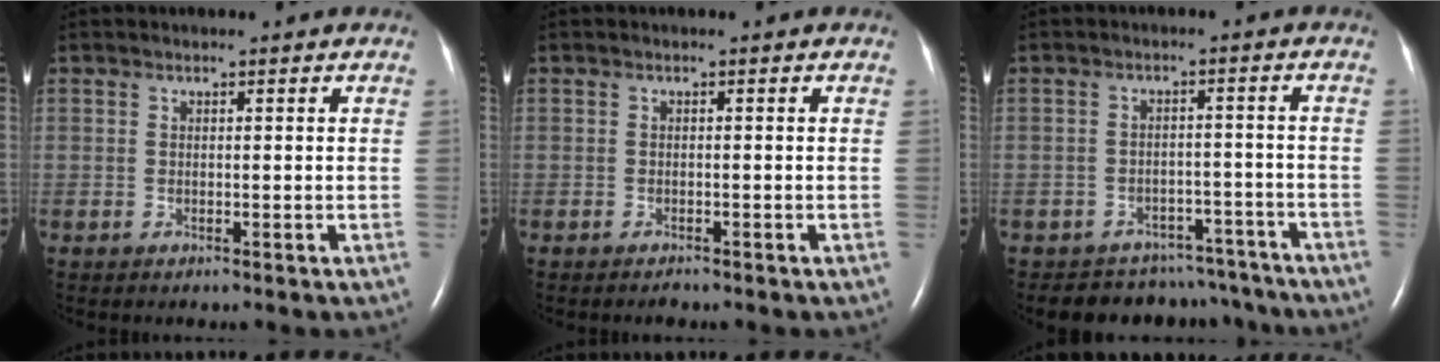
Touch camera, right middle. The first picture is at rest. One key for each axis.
{"total": 0.7, "fx": -0.7, "fy": 0.1, "fz": 0.2, "tx": -0.006, "ty": -0.001, "tz": -0.009}
{"total": 9.6, "fx": -8.6, "fy": 4.3, "fz": -0.2, "tx": 0.012, "ty": 0.032, "tz": -0.100}